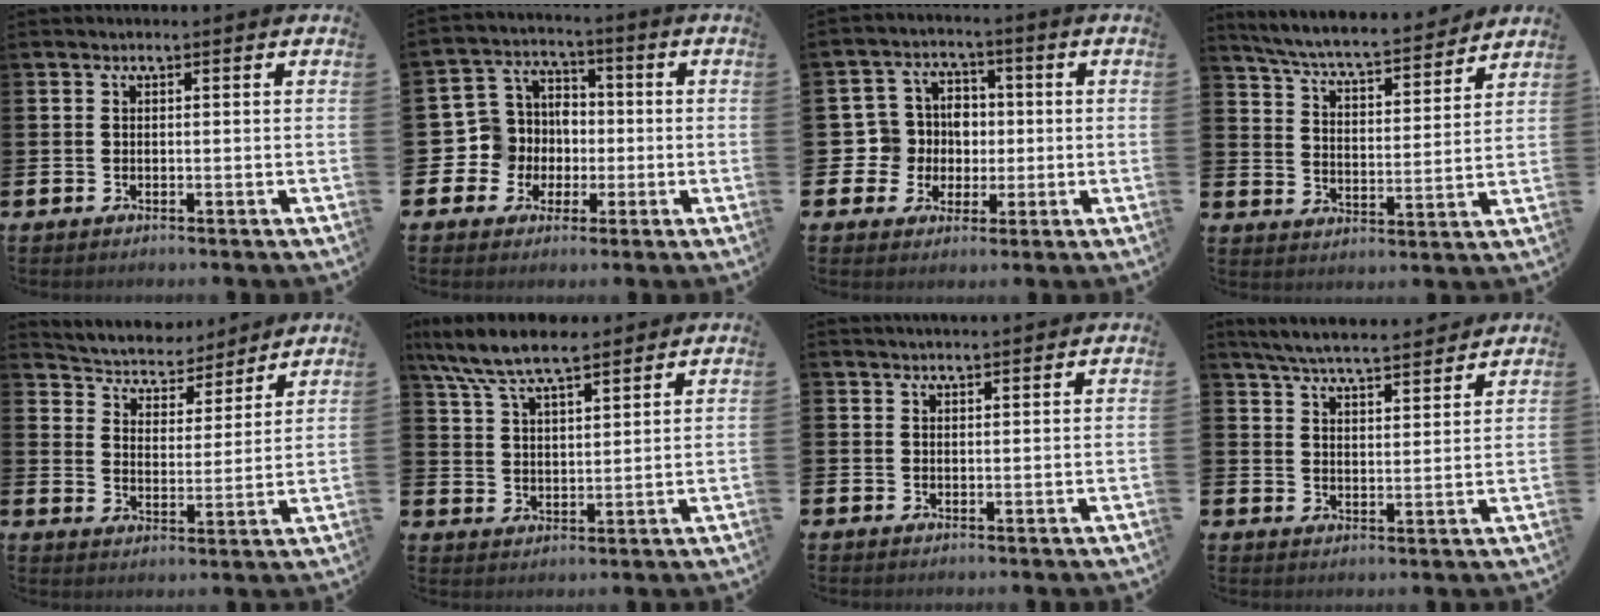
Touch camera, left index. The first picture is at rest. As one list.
[{"total": 7.3, "force": [-0.7, 7.2, 1.0], "torque": [-0.071, 0.003, -0.015]}, {"total": 6.5, "force": [0.1, 6.3, 1.5], "torque": [-0.055, 0.020, 0.003]}, {"total": 6.8, "force": [6.4, 0.7, 2.1], "torque": [-0.075, -0.048, 0.109]}, {"total": 4.9, "force": [4.6, 1.8, 0.3], "torque": [-0.040, -0.039, 0.074]}, {"total": 8.5, "force": [7.6, 1.9, 3.2], "torque": [-0.094, -0.023, 0.140]}, {"total": 2.1, "force": [2.1, 0.1, 0.1], "torque": [0.003, -0.010, 0.036]}, {"total": 6.0, "force": [5.8, 0.4, 1.3], "torque": [-0.053, -0.031, 0.104]}]